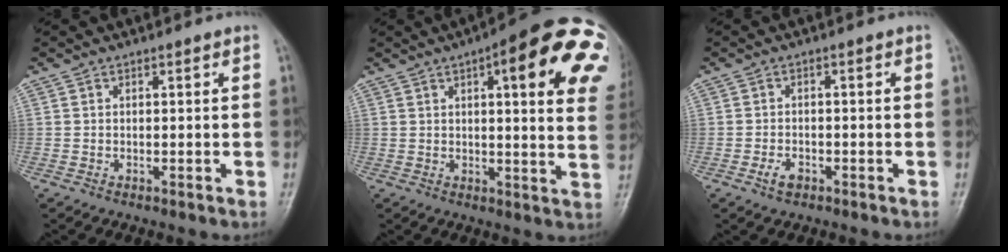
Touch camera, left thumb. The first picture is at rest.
{"total": 22.8, "force": [8.0, 6.2, 20.4], "torque": [-0.214, 0.006, 0.093]}
{"total": 2.8, "force": [-1.5, 1.7, 1.6], "torque": [-0.029, 0.009, -0.026]}